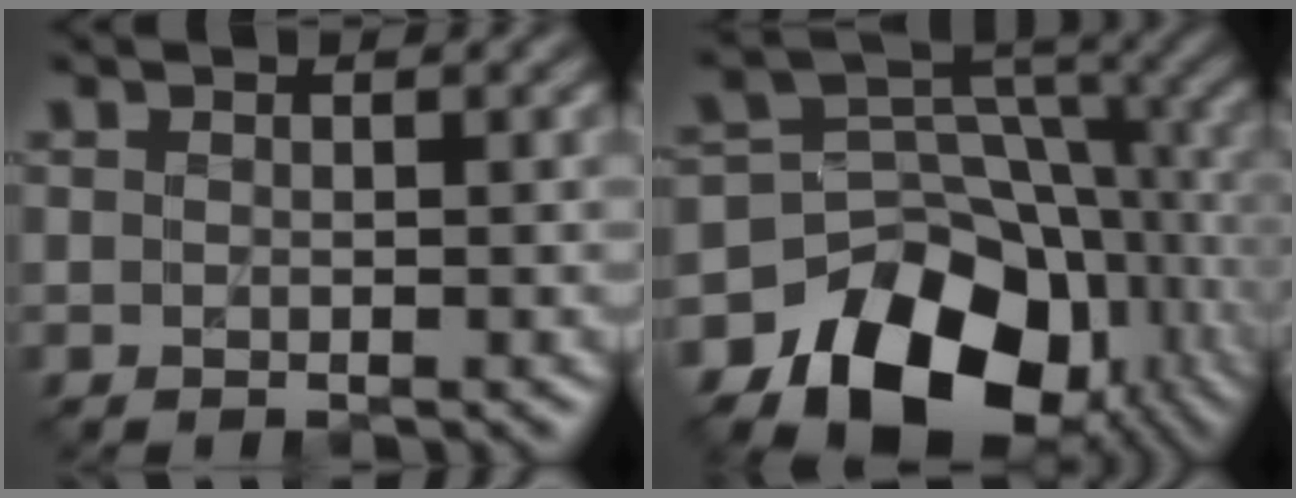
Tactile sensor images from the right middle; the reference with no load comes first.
{"total": 14.6, "force": [-7.9, 10.1, 6.8], "torque": [-0.132, -0.011, -0.127]}